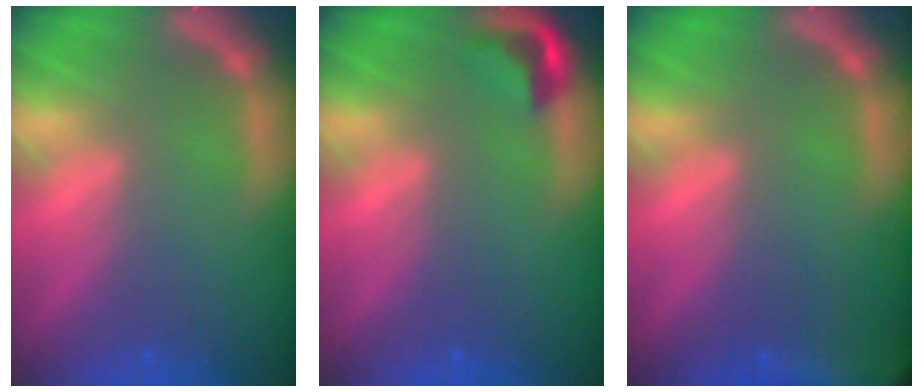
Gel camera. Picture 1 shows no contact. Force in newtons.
{"total": 2.4}
{"total": 9.5}